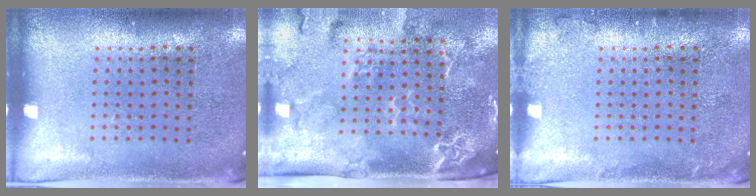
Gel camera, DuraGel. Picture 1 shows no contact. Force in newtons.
{"total": 2.9, "press": 2.4, "slide": 1.7}
{"total": 0.9, "press": 0.8, "slide": 0.2}